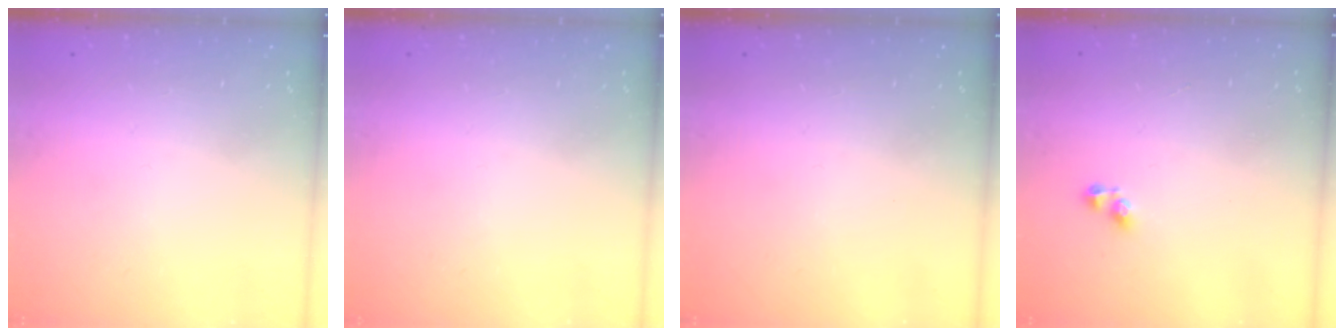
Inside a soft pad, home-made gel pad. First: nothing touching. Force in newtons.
{"total": 0.0}
{"total": 0.0}
{"total": 2.5, "press": 2.5, "slide": 0.1}